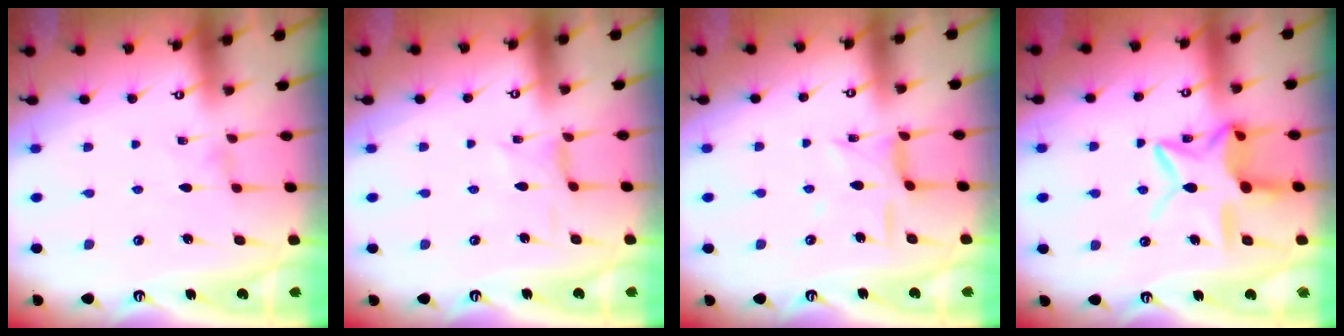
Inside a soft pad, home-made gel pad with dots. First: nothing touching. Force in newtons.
{"total": 0.8, "press": 0.7, "slide": 0.2}
{"total": 7.5, "press": 7.5, "slide": 0.3}
{"total": 13.6, "press": 13.6, "slide": 1.1}